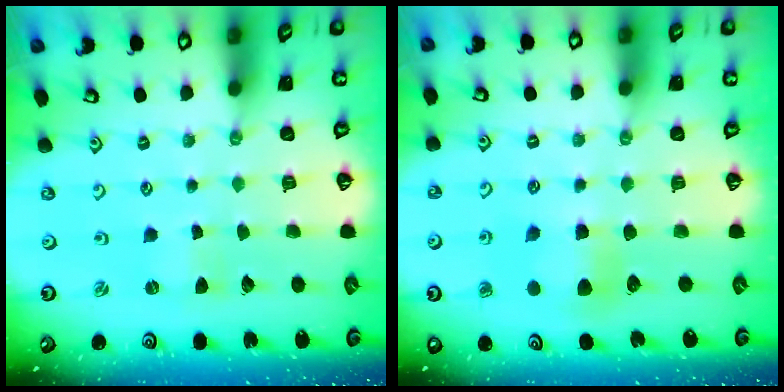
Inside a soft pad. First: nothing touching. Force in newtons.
{"total": 5.6, "press": 5.6, "slide": 0.1}